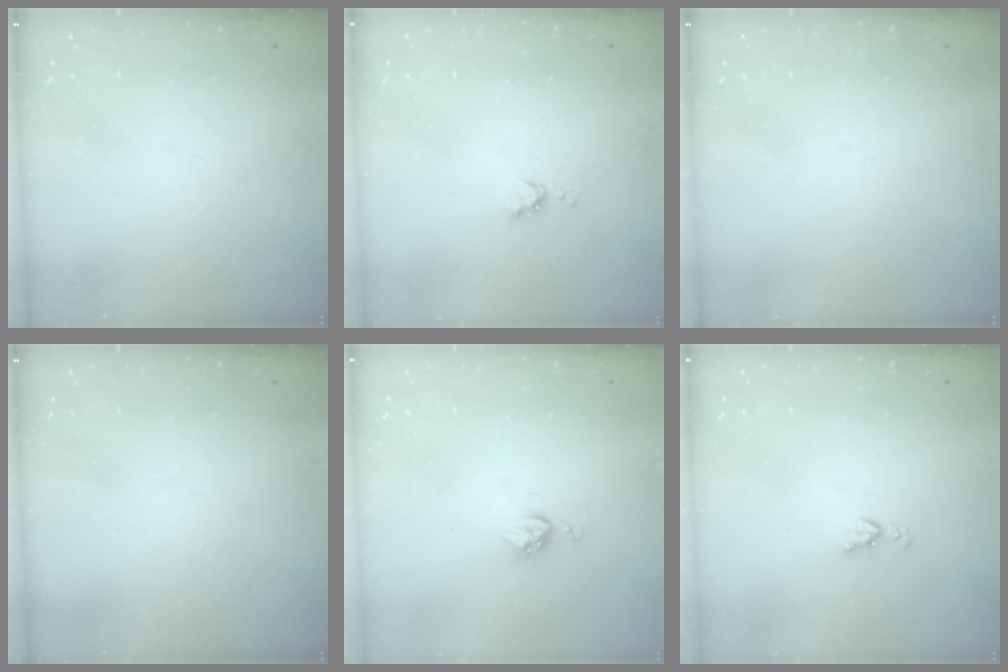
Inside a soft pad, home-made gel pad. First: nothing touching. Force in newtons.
{"total": 5.1, "press": 5.1, "slide": 0.5}
{"total": 0.0}
{"total": 0.0}
{"total": 3.5, "press": 3.5, "slide": 0.5}
{"total": 4.5, "press": 4.5, "slide": 0.6}